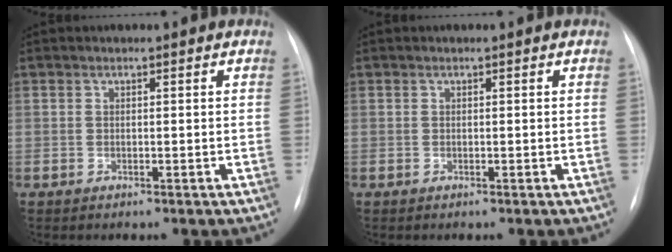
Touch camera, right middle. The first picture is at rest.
{"total": 0.0}